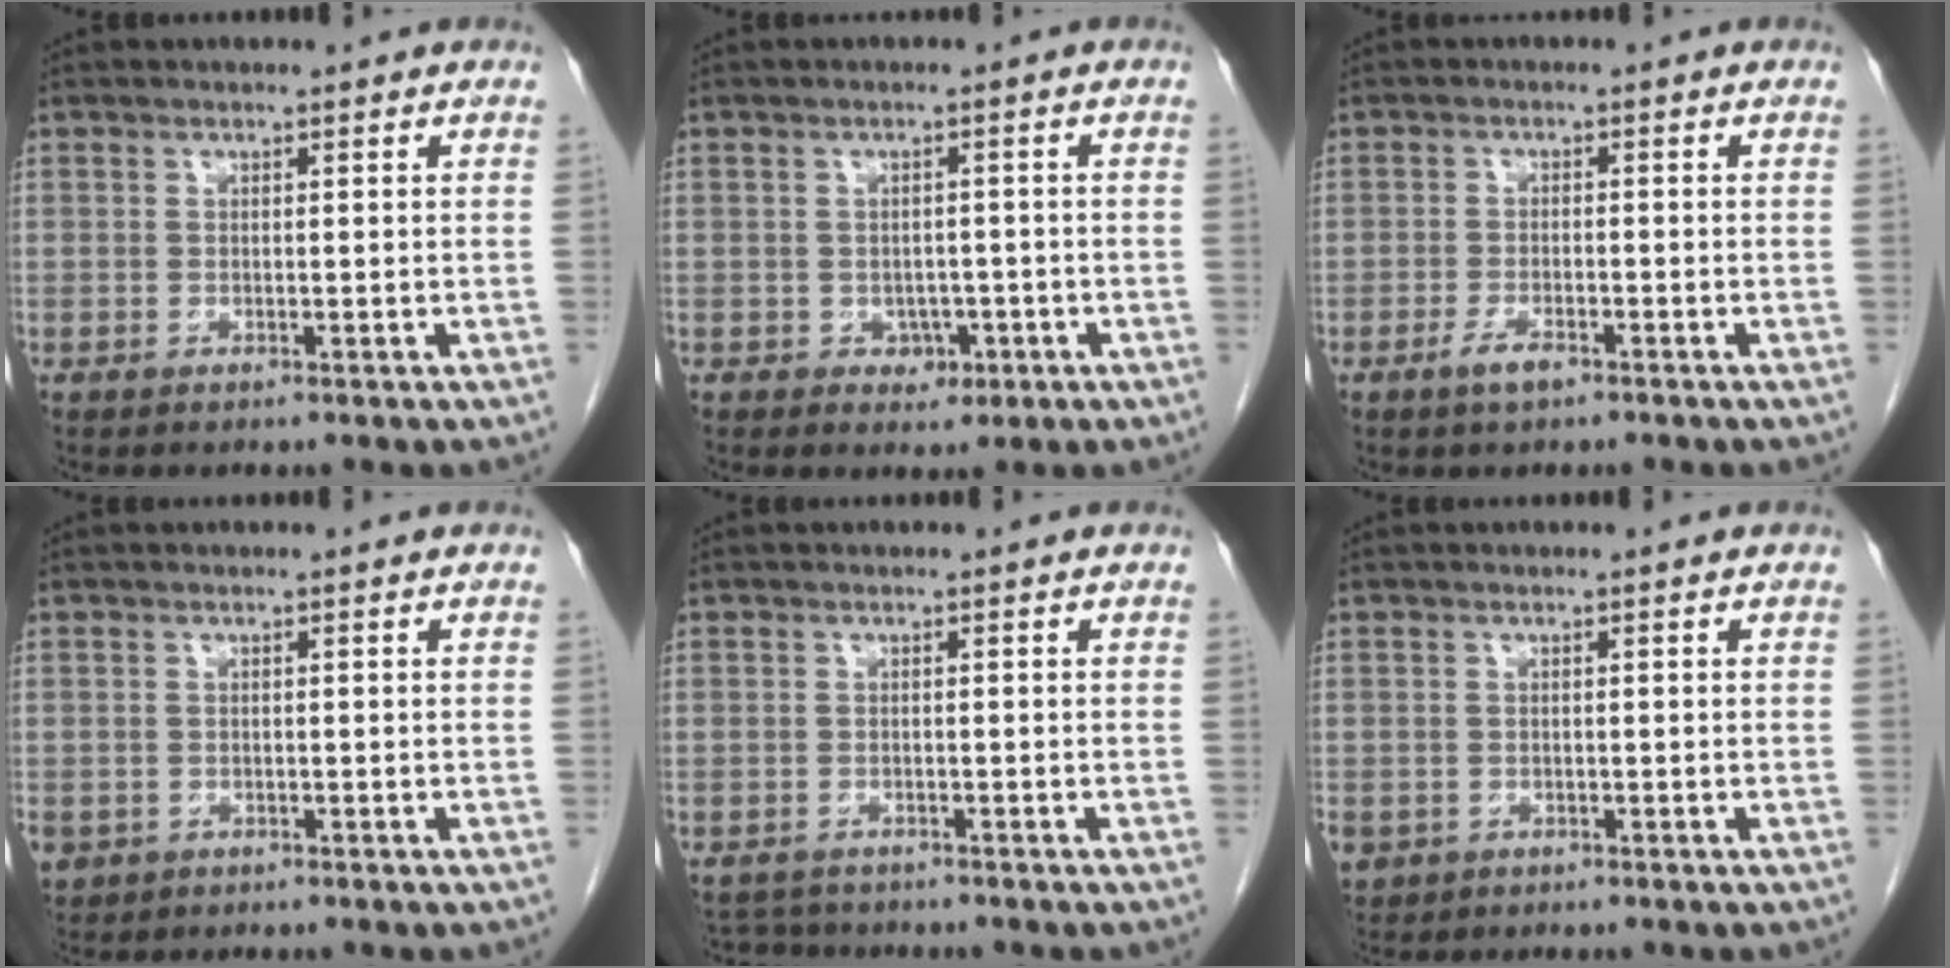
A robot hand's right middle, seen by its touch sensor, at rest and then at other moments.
{"total": 3.0, "force": [-1.1, 2.3, 1.6], "torque": [-0.015, 0.004, -0.005]}
{"total": 2.6, "force": [-1.7, 0.8, 1.8], "torque": [-0.038, -0.001, -0.031]}
{"total": 3.4, "force": [-1.7, 2.8, 0.9], "torque": [-0.022, 0.000, -0.024]}
{"total": 2.5, "force": [-2.4, 0.6, -0.5], "torque": [0.004, -0.010, -0.038]}
{"total": 3.7, "force": [-1.8, 3.1, 0.9], "torque": [-0.024, 0.000, -0.025]}